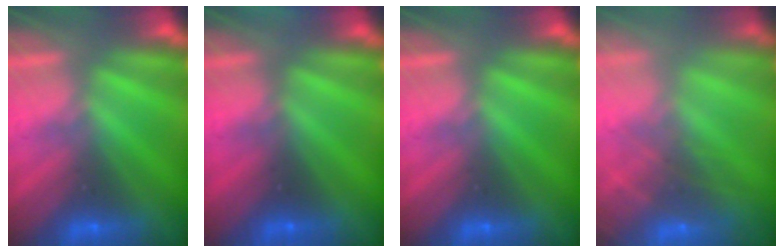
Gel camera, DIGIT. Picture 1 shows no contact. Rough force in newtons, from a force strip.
{"total": 3.4}
{"total": 0.0}
{"total": 6.9}